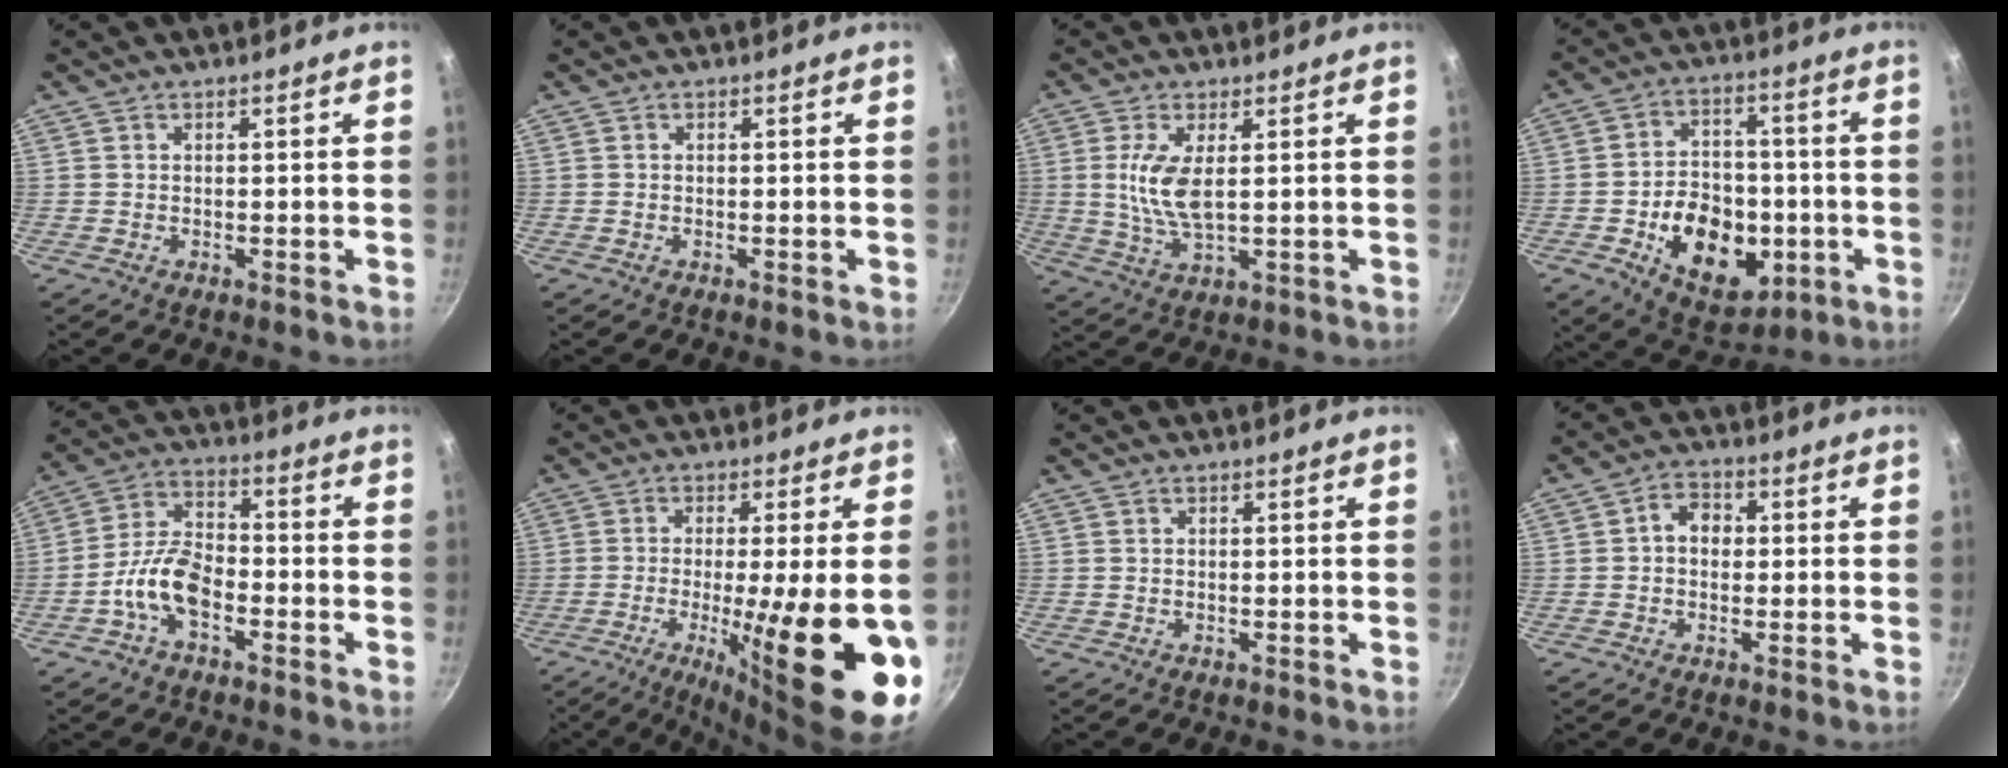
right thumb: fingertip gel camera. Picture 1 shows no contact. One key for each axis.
{"total": 0.0}
{"total": 7.7, "fx": 1.2, "fy": 2.9, "fz": 7.0, "tx": -0.145, "ty": -0.009, "tz": 0.030}
{"total": 17.3, "fx": -4.3, "fy": 12.1, "fz": 11.5, "tx": -0.132, "ty": 0.020, "tz": -0.052}
{"total": 9.4, "fx": -4.1, "fy": 5.1, "fz": 6.8, "tx": -0.121, "ty": 0.045, "tz": -0.086}
{"total": 20.0, "fx": -4.8, "fy": 3.9, "fz": 19.0, "tx": -0.273, "ty": -0.013, "tz": -0.061}
{"total": 0.0}
{"total": 4.9, "fx": 0.3, "fy": 3.9, "fz": 3.0, "tx": -0.024, "ty": 0.011, "tz": -0.004}